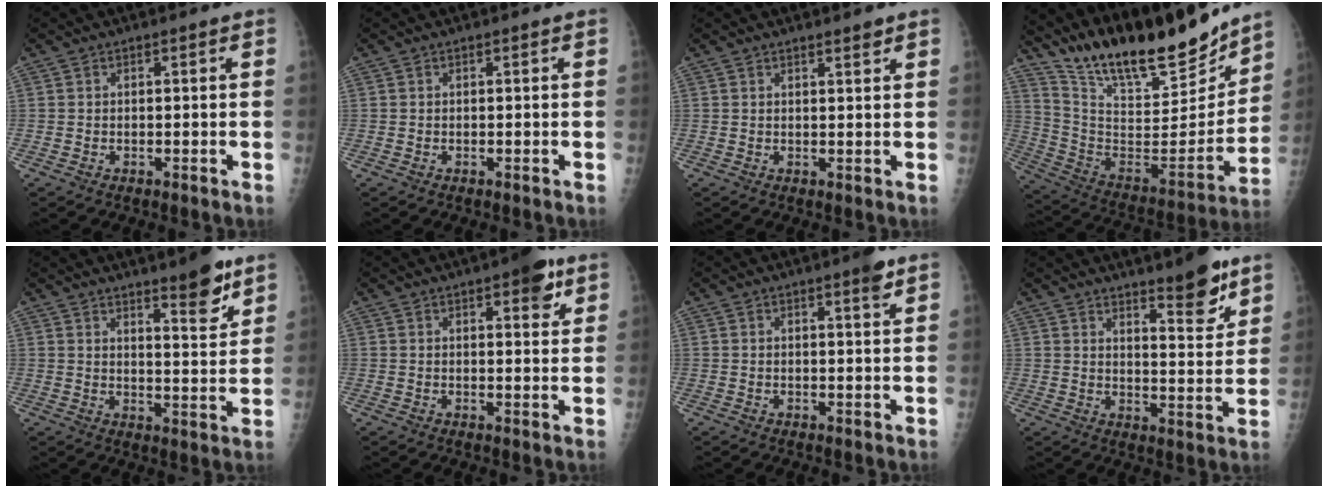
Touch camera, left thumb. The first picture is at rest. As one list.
[{"total": 0.0}, {"total": 1.7, "force": [1.4, 0.3, 0.9], "torque": [-0.010, -0.010, 0.021]}, {"total": 25.2, "force": [21.2, 6.5, 12.1], "torque": [-0.168, -0.106, 0.358]}, {"total": 8.8, "force": [6.2, 1.9, 6.0], "torque": [-0.070, -0.046, 0.091]}, {"total": 6.5, "force": [3.6, 2.4, 4.9], "torque": [-0.045, -0.013, 0.040]}, {"total": 3.2, "force": [2.1, 0.4, 2.4], "torque": [-0.030, -0.011, 0.026]}, {"total": 9.9, "force": [7.1, 2.3, 6.5], "torque": [-0.073, -0.056, 0.109]}]